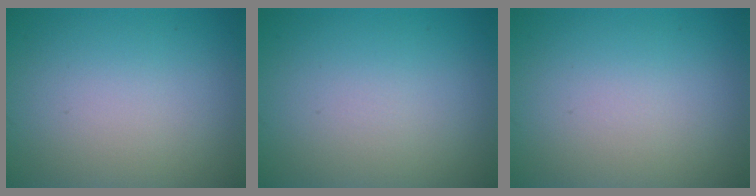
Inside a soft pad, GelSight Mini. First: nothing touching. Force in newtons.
{"total": 0.0}
{"total": 0.0}